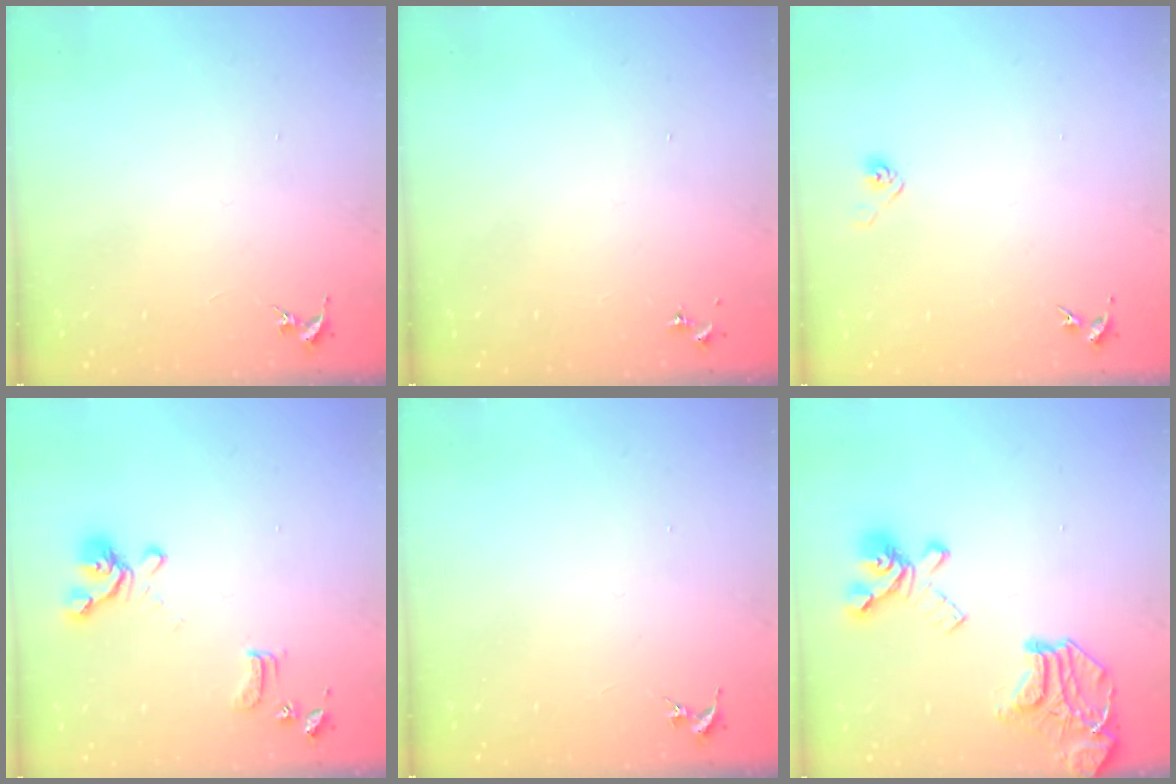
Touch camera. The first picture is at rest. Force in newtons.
{"total": 0.0}
{"total": 2.9, "press": 2.8, "slide": 0.8}
{"total": 12.6, "press": 12.5, "slide": 1.4}
{"total": 0.0}
{"total": 21.1, "press": 21.0, "slide": 2.3}